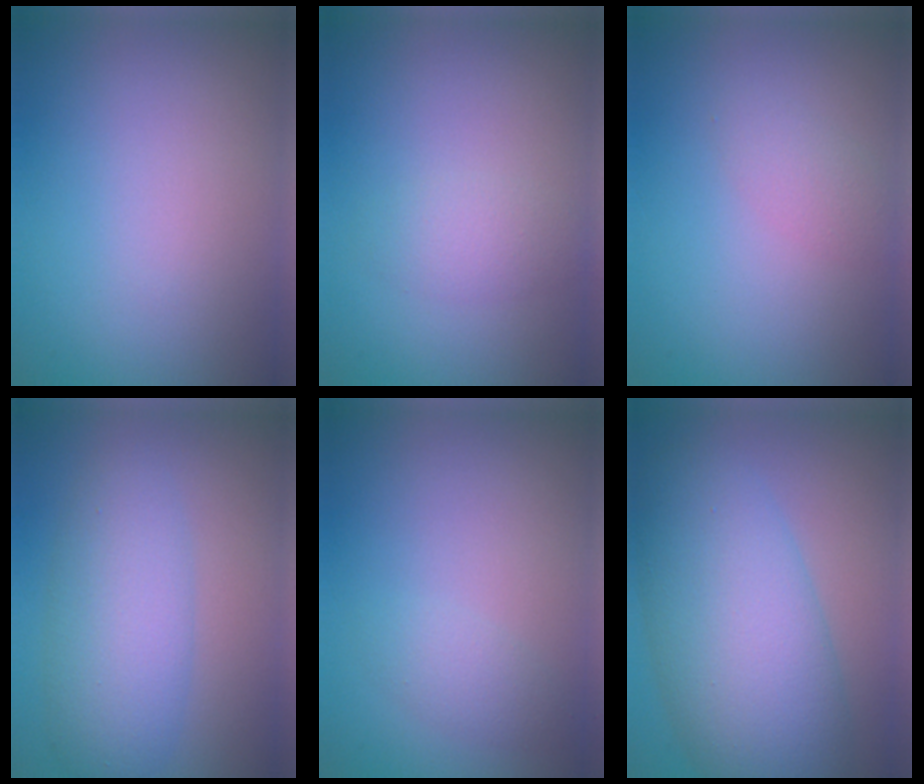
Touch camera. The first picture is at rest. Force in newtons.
{"total": 1.9, "press": 1.9, "slide": 0.1}
{"total": 1.5, "press": 1.5, "slide": 0.1}
{"total": 5.5, "press": 5.5, "slide": 0.3}
{"total": 1.6, "press": 1.6, "slide": 0.0}
{"total": 10.7, "press": 10.7, "slide": 0.3}